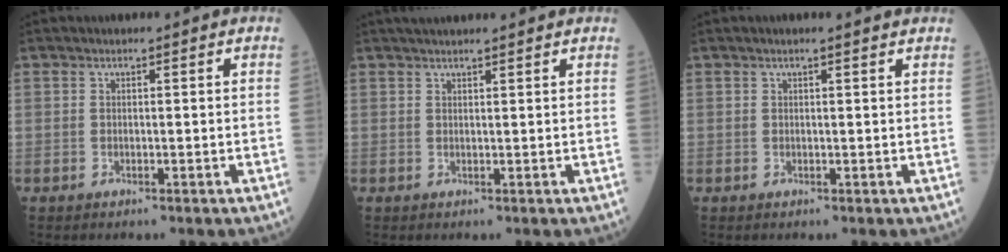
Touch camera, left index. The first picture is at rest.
{"total": 6.8, "force": [6.1, 0.3, 3.0], "torque": [-0.039, 0.035, 0.082]}
{"total": 2.0, "force": [1.7, -0.1, 1.1], "torque": [-0.017, 0.012, 0.018]}